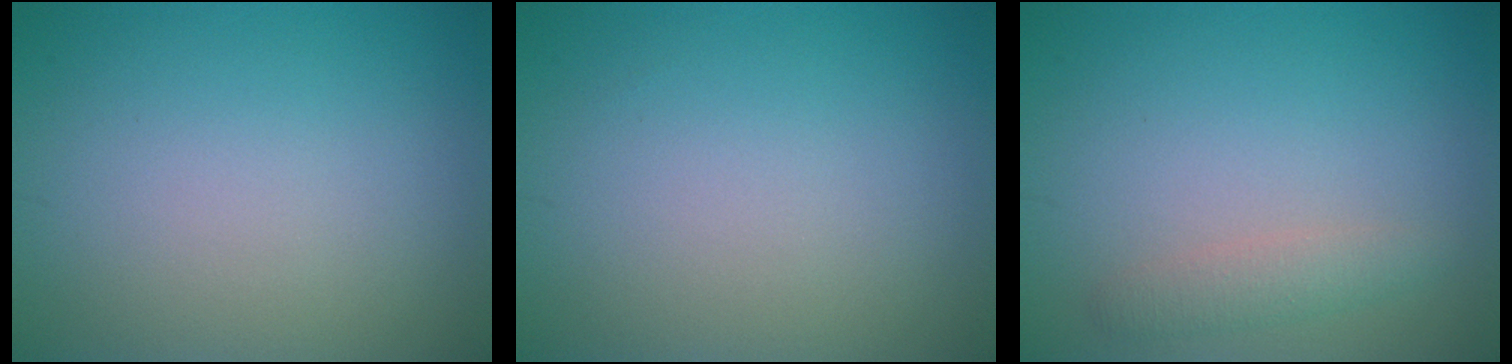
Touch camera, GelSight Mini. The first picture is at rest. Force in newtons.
{"total": 0.0}
{"total": 1.7, "press": 1.7, "slide": 0.0}